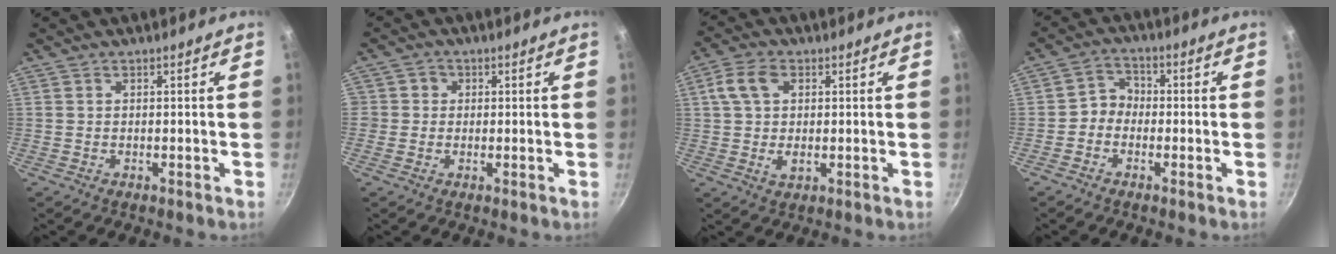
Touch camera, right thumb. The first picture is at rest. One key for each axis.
{"total": 2.9, "fx": 0.3, "fy": 2.9, "fz": 0.5, "tx": 0.014, "ty": 0.006, "tz": 0.003}
{"total": 7.7, "fx": 1.4, "fy": 4.9, "fz": 5.9, "tx": -0.113, "ty": 0.004, "tz": 0.028}
{"total": 4.4, "fx": -1.3, "fy": 3.7, "fz": 2.1, "tx": -0.016, "ty": 0.021, "tz": -0.038}